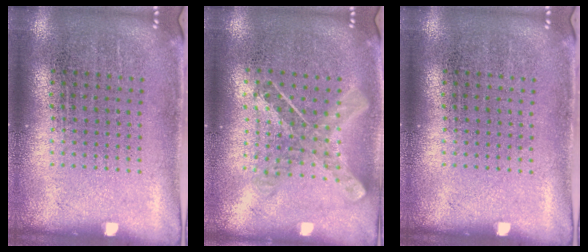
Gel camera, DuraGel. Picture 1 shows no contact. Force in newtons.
{"total": 0.9, "press": 0.9, "slide": 0.2}
{"total": 0.0}